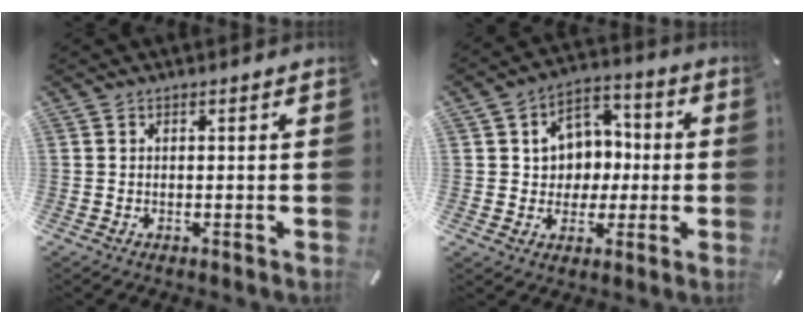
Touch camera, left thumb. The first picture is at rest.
{"total": 9.1, "force": [-0.2, 8.6, 3.0], "torque": [-0.041, 0.009, -0.001]}